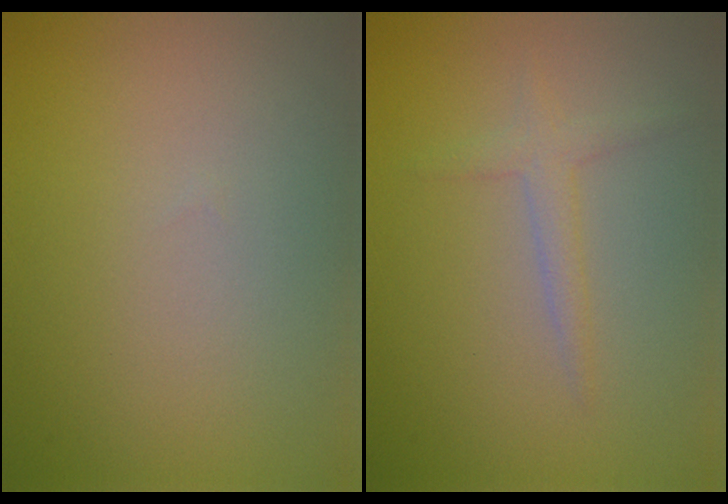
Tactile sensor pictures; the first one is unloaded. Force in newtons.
{"total": 1.7, "press": 1.7, "slide": 0.0}